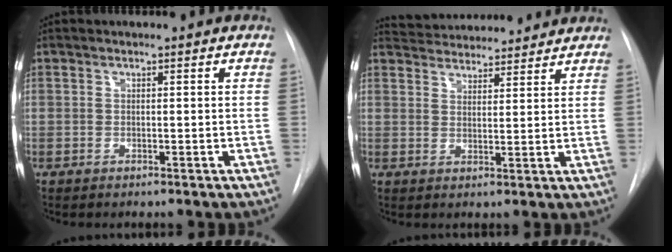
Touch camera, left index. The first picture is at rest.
{"total": 11.2, "force": [10.7, 2.3, 2.5], "torque": [-0.033, 0.021, 0.150]}